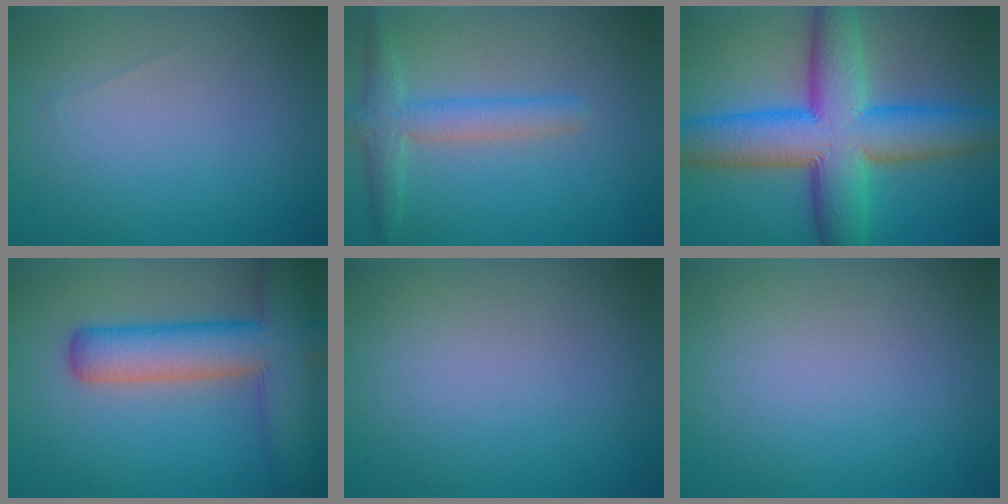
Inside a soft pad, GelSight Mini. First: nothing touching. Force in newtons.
{"total": 3.4, "press": 3.4, "slide": 0.2}
{"total": 12.1, "press": 12.1, "slide": 0.4}
{"total": 8.8, "press": 8.8, "slide": 0.5}
{"total": 0.0}
{"total": 0.0}